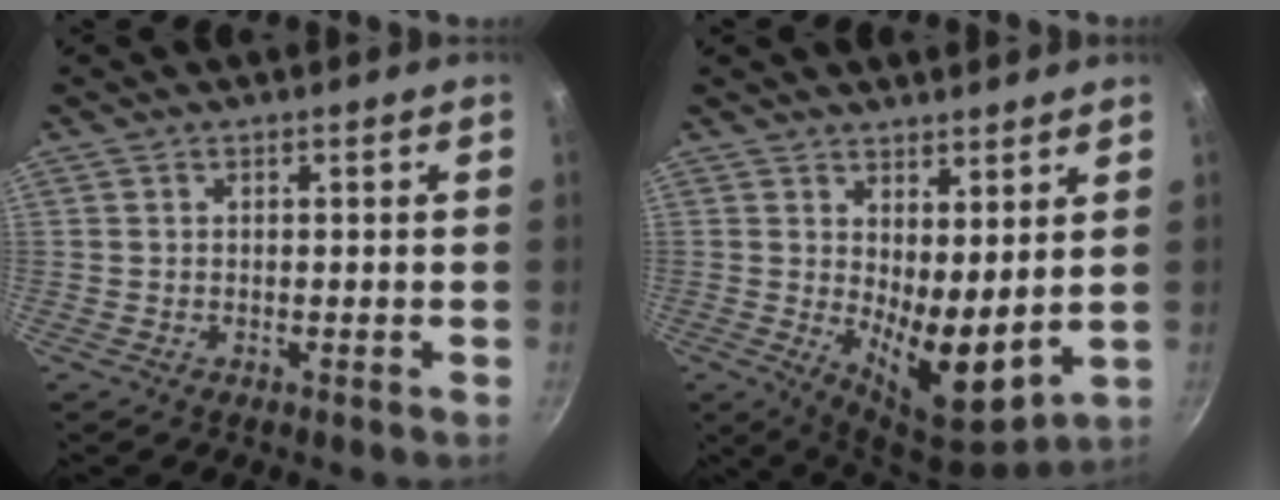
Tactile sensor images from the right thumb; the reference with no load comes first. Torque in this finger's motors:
{"motor_torque": [-0.72, 0.97, 0.70, 0.81, 0.10]}